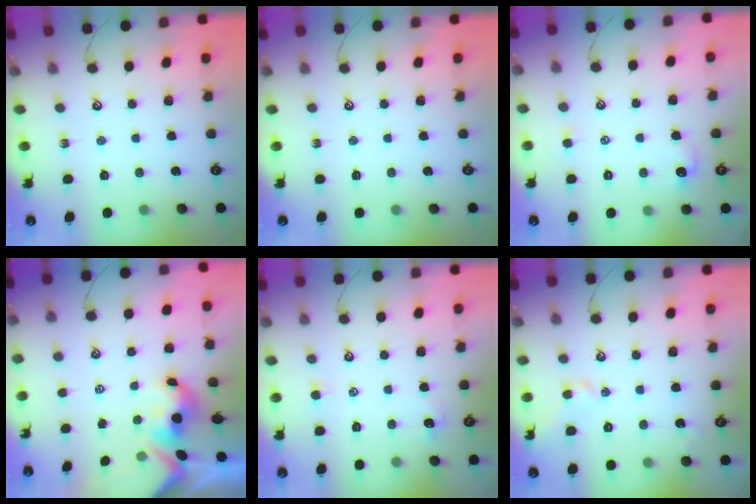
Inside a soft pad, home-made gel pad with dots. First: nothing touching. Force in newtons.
{"total": 0.0}
{"total": 1.3, "press": 1.2, "slide": 0.5}
{"total": 1.8, "press": 1.7, "slide": 0.7}
{"total": 0.6, "press": 0.2, "slide": 0.6}
{"total": 1.2, "press": 0.9, "slide": 0.7}